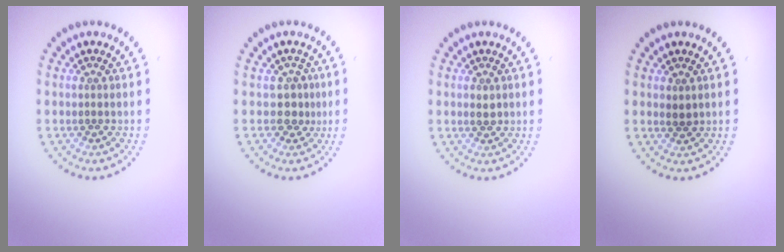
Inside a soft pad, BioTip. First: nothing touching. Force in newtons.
{"total": 2.0, "press": 1.4, "slide": 1.3}
{"total": 1.0, "press": 1.0, "slide": 0.1}
{"total": 0.8, "press": 0.8, "slide": 0.3}